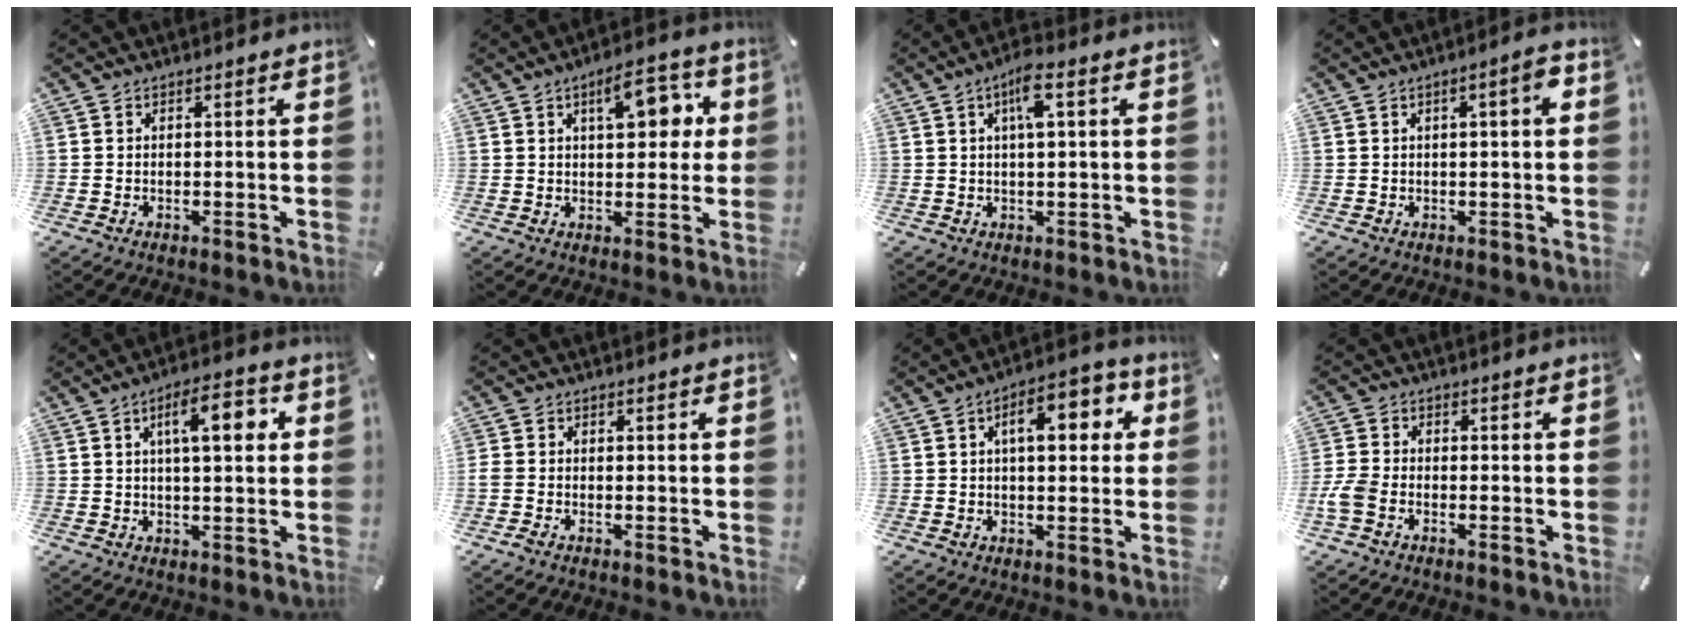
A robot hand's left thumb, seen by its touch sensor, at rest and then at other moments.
{"total": 10.5, "force": [3.7, 5.3, 8.3], "torque": [-0.100, -0.009, 0.053]}
{"total": 5.9, "force": [2.0, 1.4, 5.4], "torque": [-0.100, 0.003, 0.031]}
{"total": 3.7, "force": [0.8, 0.7, 3.5], "torque": [-0.058, 0.003, 0.008]}
{"total": 9.7, "force": [2.9, 3.3, 8.7], "torque": [-0.140, -0.002, 0.039]}
{"total": 1.4, "force": [-1.0, 0.7, 0.8], "torque": [-0.013, 0.004, -0.018]}
{"total": 9.8, "force": [2.6, 4.7, 8.2], "torque": [-0.111, -0.003, 0.035]}
{"total": 4.5, "force": [-2.2, 2.6, 3.0], "torque": [-0.072, 0.004, -0.045]}